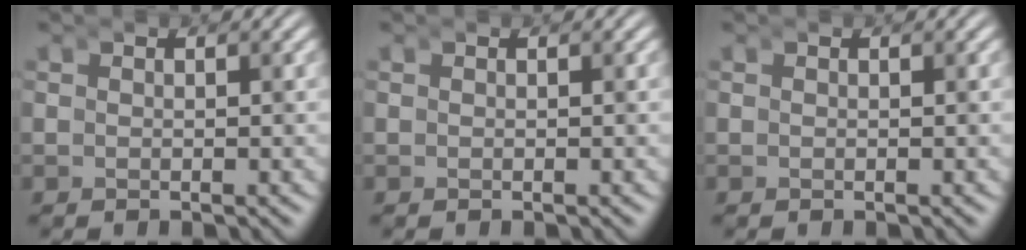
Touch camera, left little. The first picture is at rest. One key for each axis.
{"total": 0.0}
{"total": 0.0}